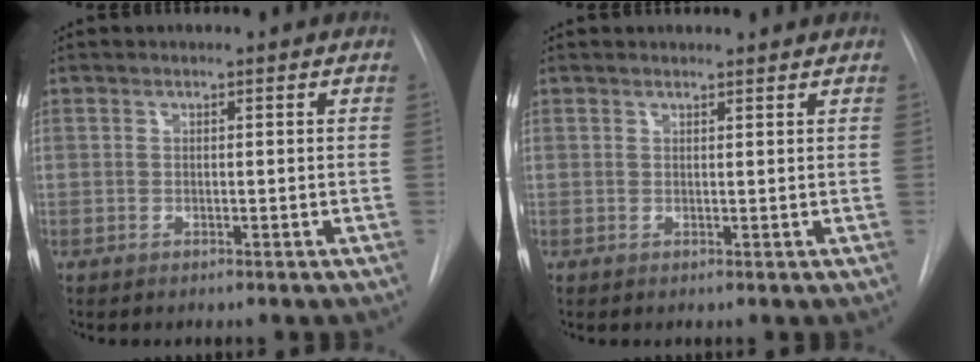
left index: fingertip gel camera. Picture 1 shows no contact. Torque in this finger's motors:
{"motor_torque": [0.11, -0.18, -0.31, 0.00]}